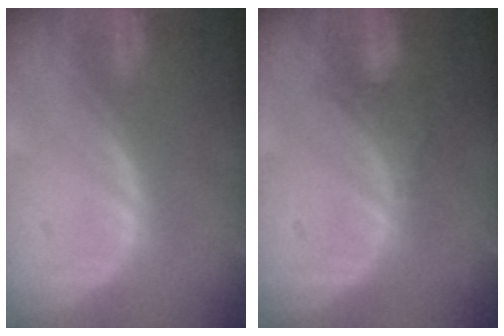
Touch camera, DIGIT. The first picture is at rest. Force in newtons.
{"total": 3.3, "press": 3.2, "slide": 0.7}